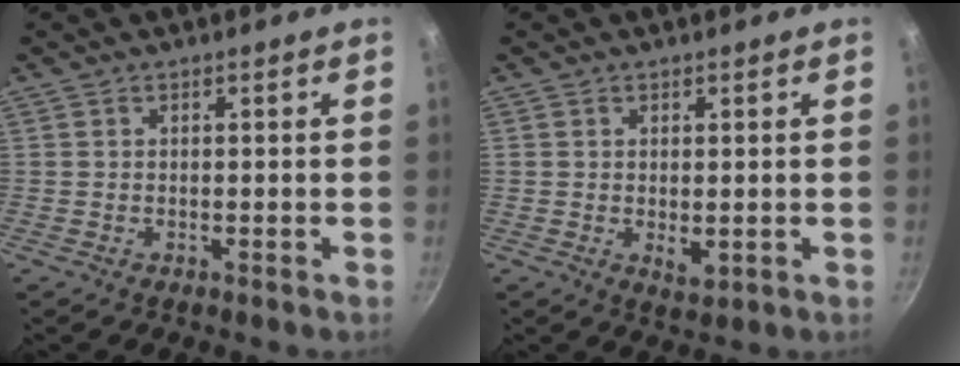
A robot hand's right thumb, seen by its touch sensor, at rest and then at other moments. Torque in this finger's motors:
{"motor_torque": [-0.53, 0.35, 0.50, 0.16, 0.08]}